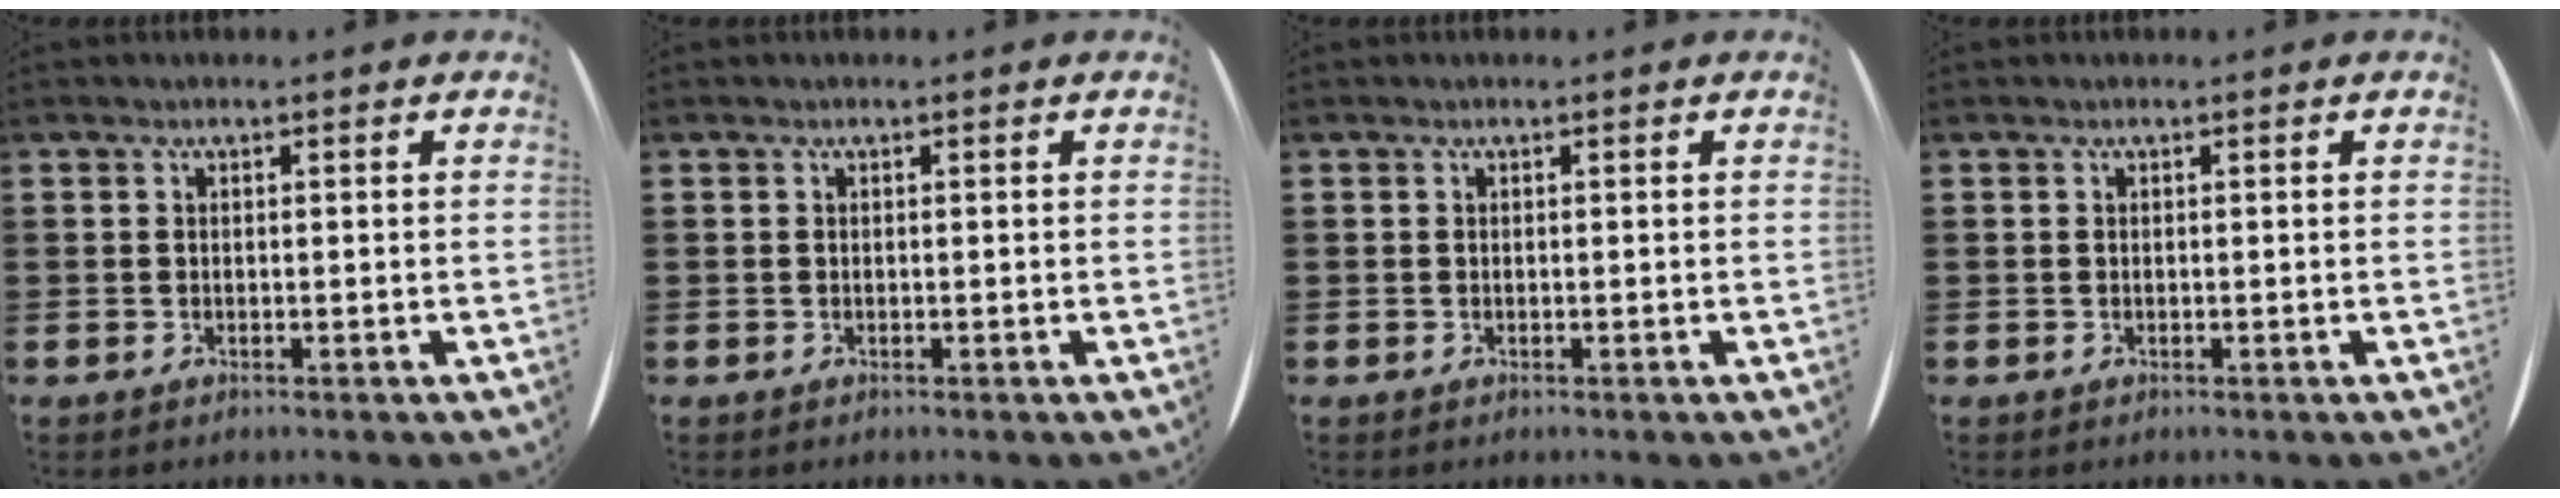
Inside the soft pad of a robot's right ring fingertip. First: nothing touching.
{"total": 0.0}
{"total": 0.0}
{"total": 0.0}